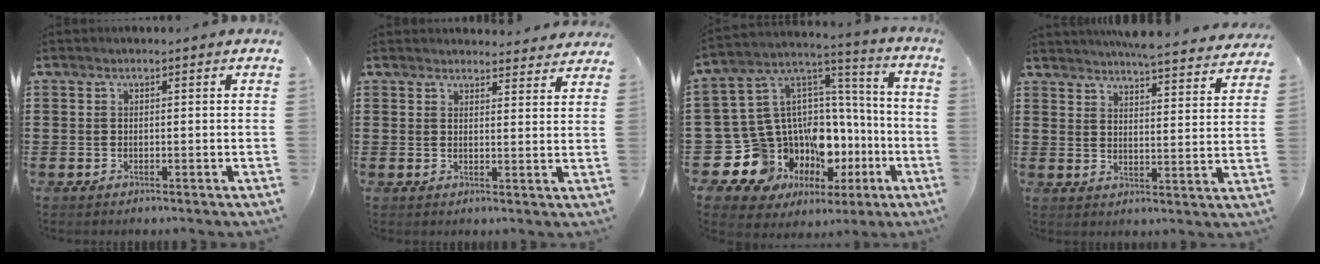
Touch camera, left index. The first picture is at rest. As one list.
[{"total": 3.0, "force": [3.0, 0.2, 0.2], "torque": [-0.005, -0.015, 0.055]}, {"total": 15.0, "force": [-7.0, 11.6, 6.4], "torque": [-0.174, -0.044, -0.079]}, {"total": 5.0, "force": [4.9, -0.5, 0.9], "torque": [-0.030, -0.037, 0.083]}]